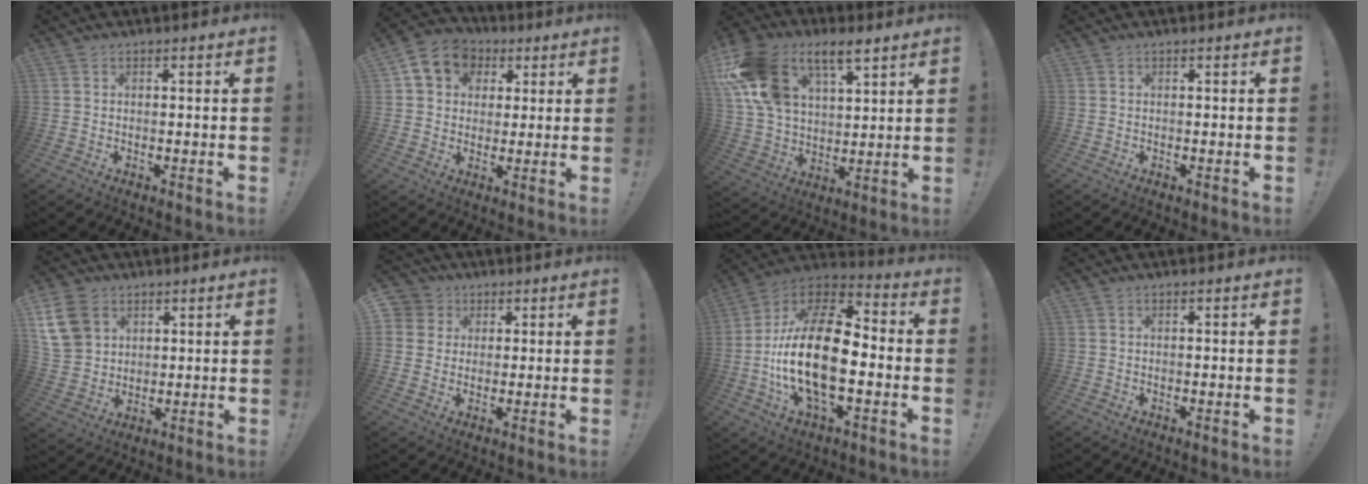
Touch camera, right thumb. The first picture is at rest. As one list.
[{"total": 11.1, "force": [3.9, 9.4, 4.6], "torque": [-0.070, -0.005, 0.082]}, {"total": 18.4, "force": [10.0, 11.2, 10.6], "torque": [-0.211, -0.042, 0.190]}, {"total": 0.0}, {"total": 12.3, "force": [6.0, 9.2, 5.4], "torque": [-0.104, -0.018, 0.121]}, {"total": 5.4, "force": [2.0, 5.0, 1.0], "torque": [-0.018, -0.012, 0.034]}, {"total": 23.4, "force": [-3.3, 11.0, 20.3], "torque": [-0.399, 0.013, -0.058]}, {"total": 0.0}]